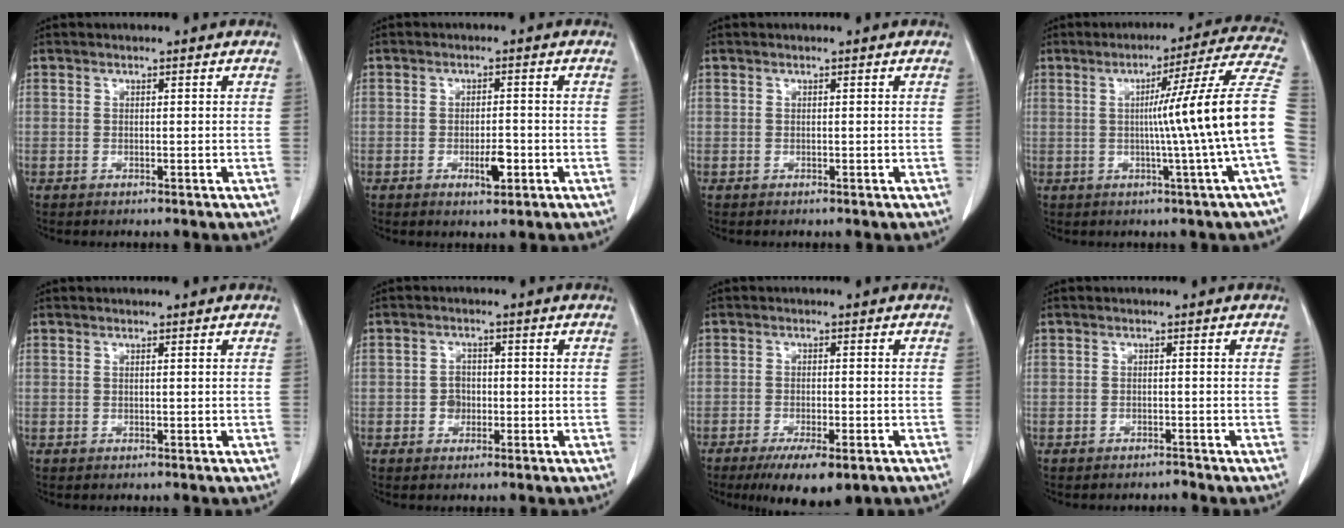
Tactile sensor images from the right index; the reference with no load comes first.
{"total": 3.5, "force": [-1.3, 1.2, 3.1], "torque": [-0.052, 0.000, -0.017]}
{"total": 0.0}
{"total": 15.5, "force": [-1.2, -3.3, 15.1], "torque": [-0.188, 0.003, -0.022]}
{"total": 0.0}
{"total": 2.4, "force": [-0.6, 2.0, 1.1], "torque": [-0.015, 0.006, -0.010]}
{"total": 8.6, "force": [-5.6, 2.1, 6.2], "torque": [-0.092, -0.017, -0.080]}
{"total": 1.0, "force": [-1.0, 0.1, -0.2], "torque": [0.009, -0.002, -0.014]}